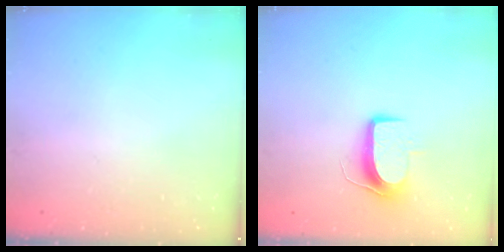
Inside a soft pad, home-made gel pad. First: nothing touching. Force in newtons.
{"total": 9.0, "press": 9.0, "slide": 0.2}